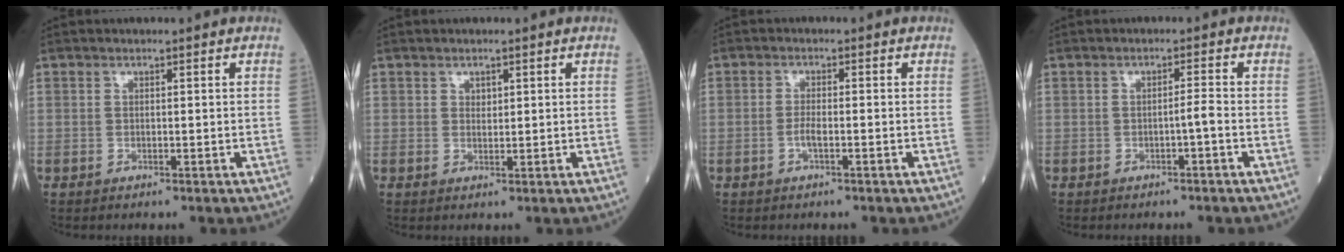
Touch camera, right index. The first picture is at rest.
{"total": 1.0, "force": [0.6, 0.6, 0.6], "torque": [-0.006, -0.003, 0.009]}
{"total": 1.8, "force": [-0.7, 0.3, 1.6], "torque": [-0.032, 0.001, -0.015]}
{"total": 1.5, "force": [-0.8, -0.2, 1.3], "torque": [-0.020, 0.001, -0.014]}